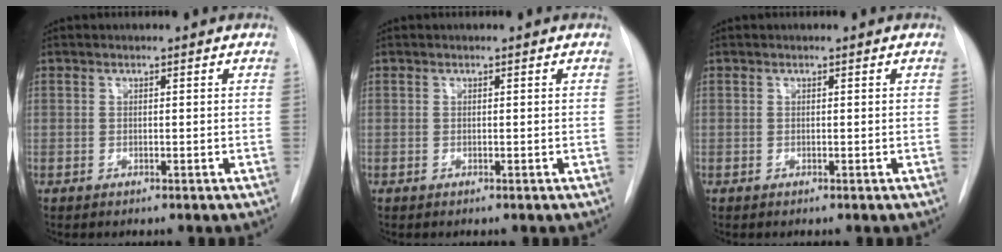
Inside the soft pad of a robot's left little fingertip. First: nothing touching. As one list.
[{"total": 0.0}, {"total": 0.0}]